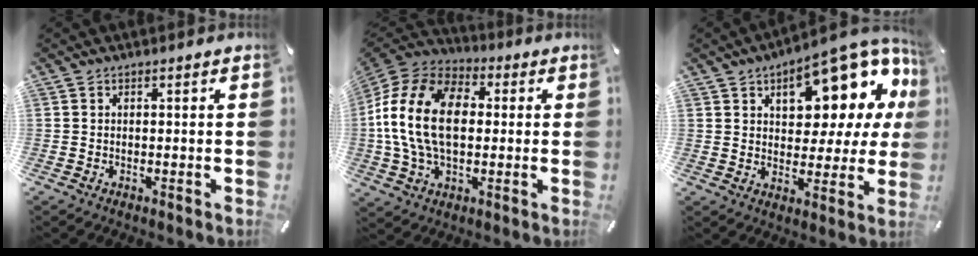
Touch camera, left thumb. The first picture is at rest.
{"total": 18.8, "force": [0.1, 12.8, 13.8], "torque": [-0.303, 0.020, -0.001]}
{"total": 16.7, "force": [9.7, 8.4, 10.8], "torque": [-0.141, -0.067, 0.161]}